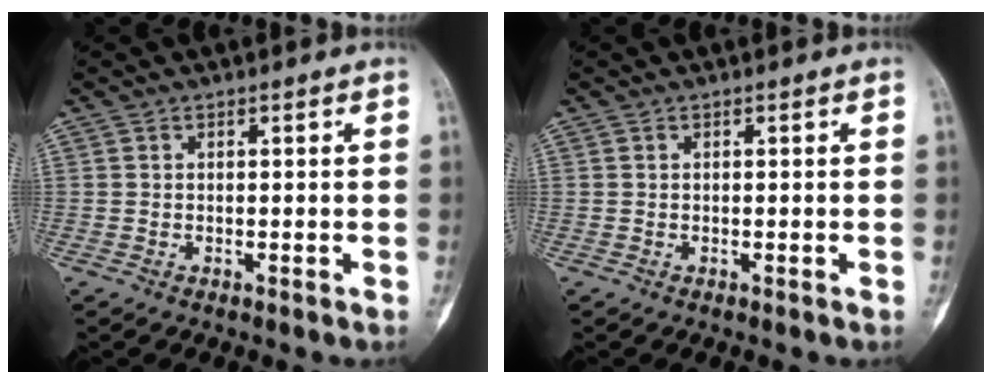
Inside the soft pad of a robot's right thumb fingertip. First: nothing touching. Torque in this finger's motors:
{"motor_torque": [0.01, 0.01, 0.07, -0.05, 0.00]}